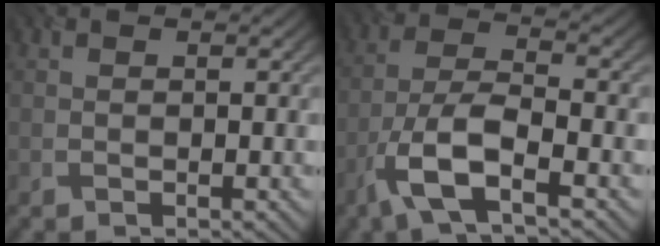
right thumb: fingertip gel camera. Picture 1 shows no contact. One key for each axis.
{"total": 8.3, "fx": -4.6, "fy": 2.4, "fz": 6.5, "tx": -0.137, "ty": 0.004, "tz": -0.102}